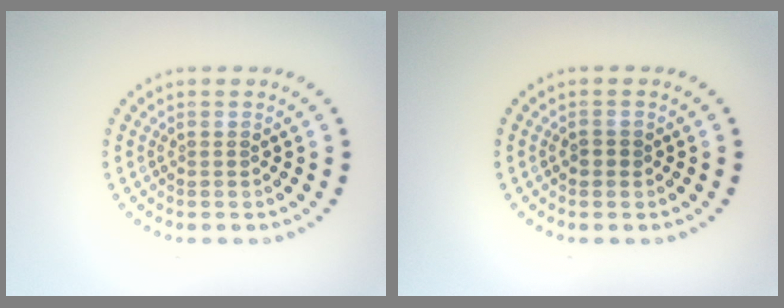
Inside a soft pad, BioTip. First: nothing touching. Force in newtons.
{"total": 1.0, "press": 1.0, "slide": 0.1}